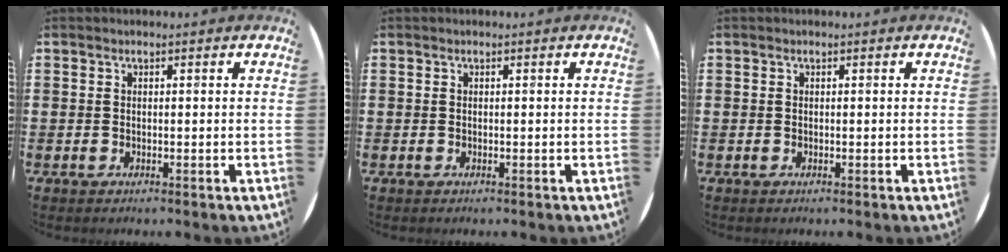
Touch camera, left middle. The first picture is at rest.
{"total": 0.0}
{"total": 0.0}